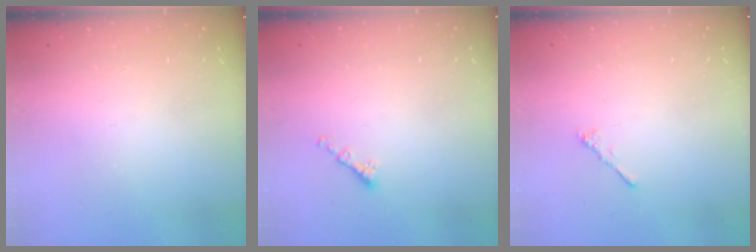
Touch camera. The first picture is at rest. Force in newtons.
{"total": 1.3, "press": 1.2, "slide": 0.6}
{"total": 2.3, "press": 2.2, "slide": 0.6}